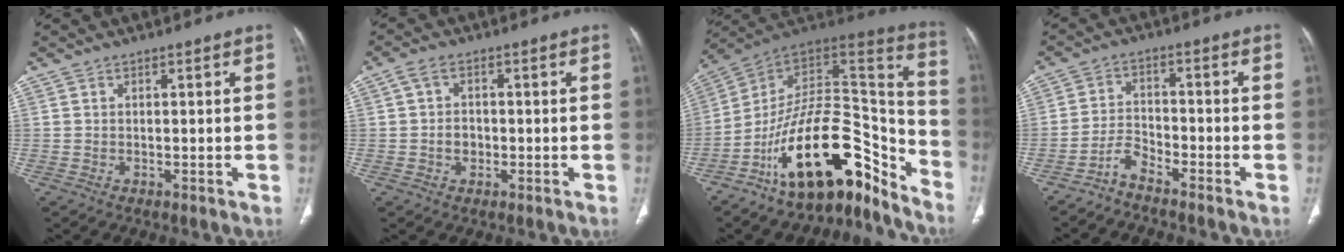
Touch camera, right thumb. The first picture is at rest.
{"total": 3.8, "force": [-0.6, 2.9, 2.4], "torque": [-0.040, 0.012, -0.013]}
{"total": 23.7, "force": [-15.4, 9.6, 15.3], "torque": [-0.176, 0.135, -0.252]}
{"total": 3.8, "force": [-3.5, 0.9, 1.3], "torque": [-0.027, 0.025, -0.070]}